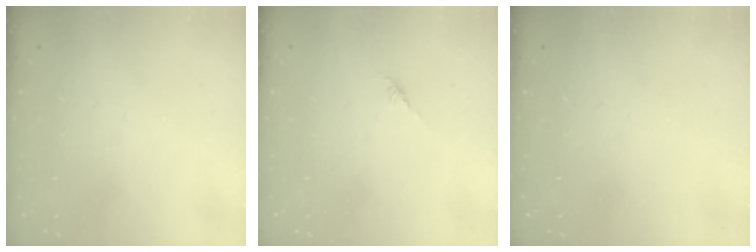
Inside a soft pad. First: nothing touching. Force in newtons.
{"total": 0.0}
{"total": 0.0}